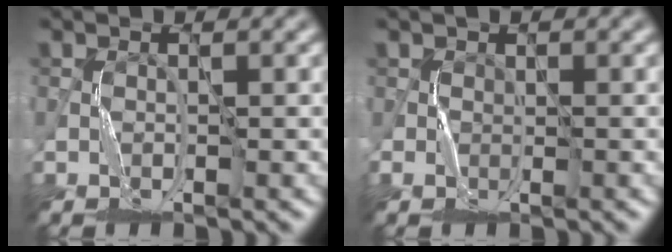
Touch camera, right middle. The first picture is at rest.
{"total": 0.8, "force": [0.0, 0.5, -0.5], "torque": [0.010, -0.002, 0.001]}